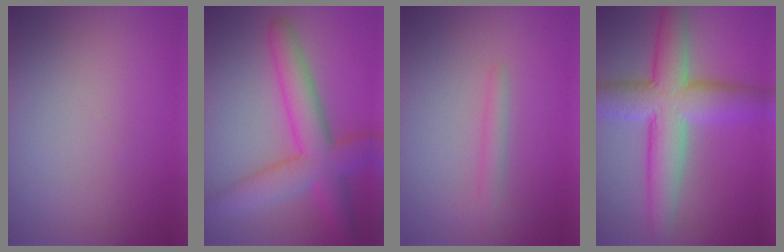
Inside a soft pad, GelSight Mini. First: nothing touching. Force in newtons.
{"total": 7.3, "press": 7.3, "slide": 0.1}
{"total": 1.6, "press": 1.6, "slide": 0.1}
{"total": 8.6, "press": 8.6, "slide": 0.5}